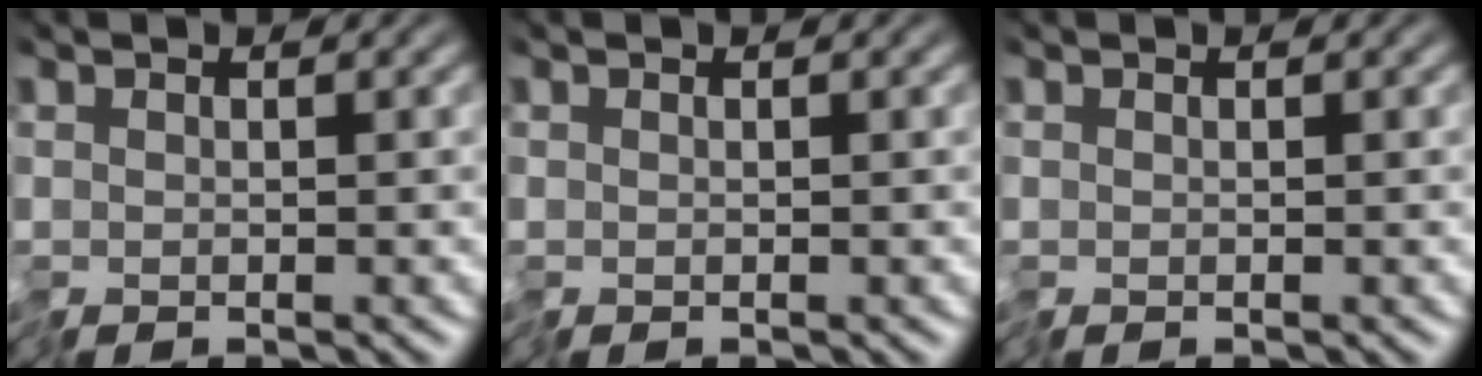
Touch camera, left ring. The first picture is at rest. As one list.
[{"total": 0.0}, {"total": 0.0}]